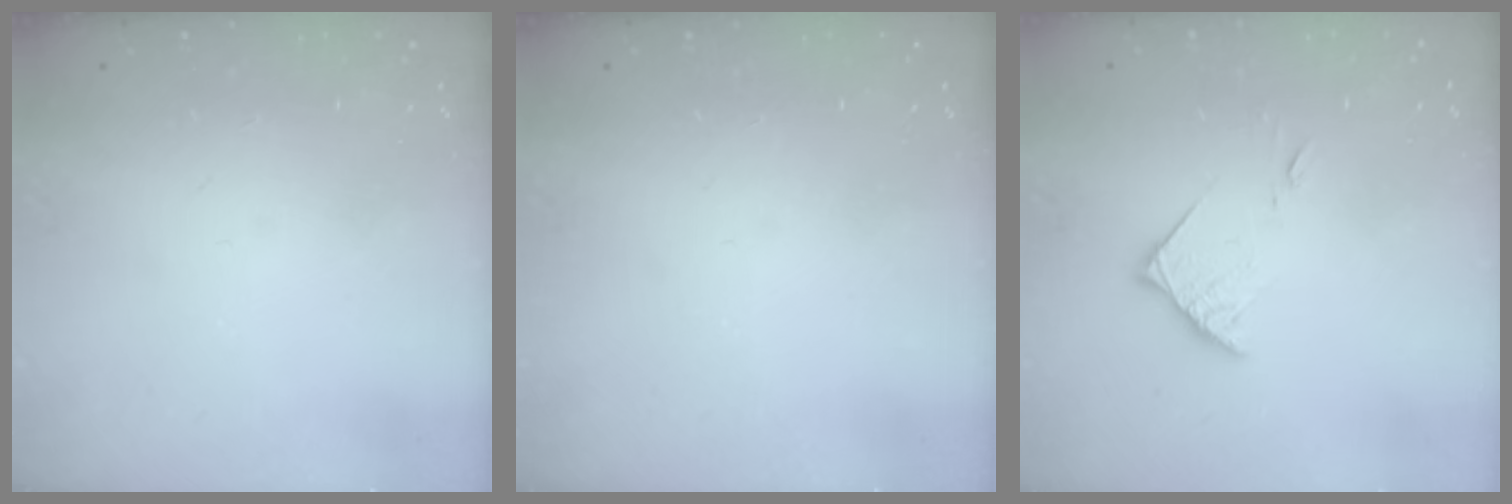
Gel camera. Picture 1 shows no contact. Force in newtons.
{"total": 0.0}
{"total": 5.0, "press": 5.0, "slide": 0.8}